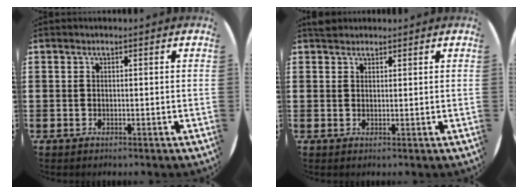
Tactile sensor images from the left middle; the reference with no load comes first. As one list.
[{"total": 1.4, "force": [1.3, 0.5, 0.0], "torque": [0.005, 0.001, 0.024]}]